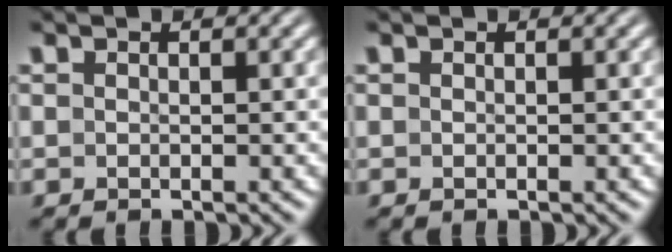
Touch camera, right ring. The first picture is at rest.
{"total": 0.0}